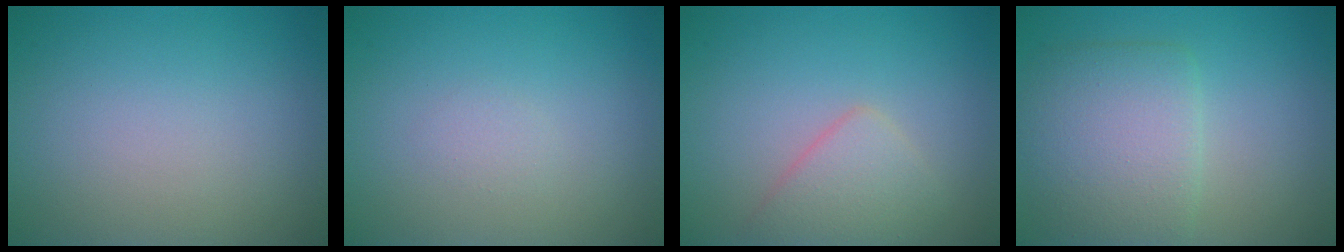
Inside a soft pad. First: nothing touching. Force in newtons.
{"total": 0.7, "press": 0.7, "slide": 0.0}
{"total": 2.7, "press": 2.7, "slide": 0.1}
{"total": 5.7, "press": 5.7, "slide": 0.1}